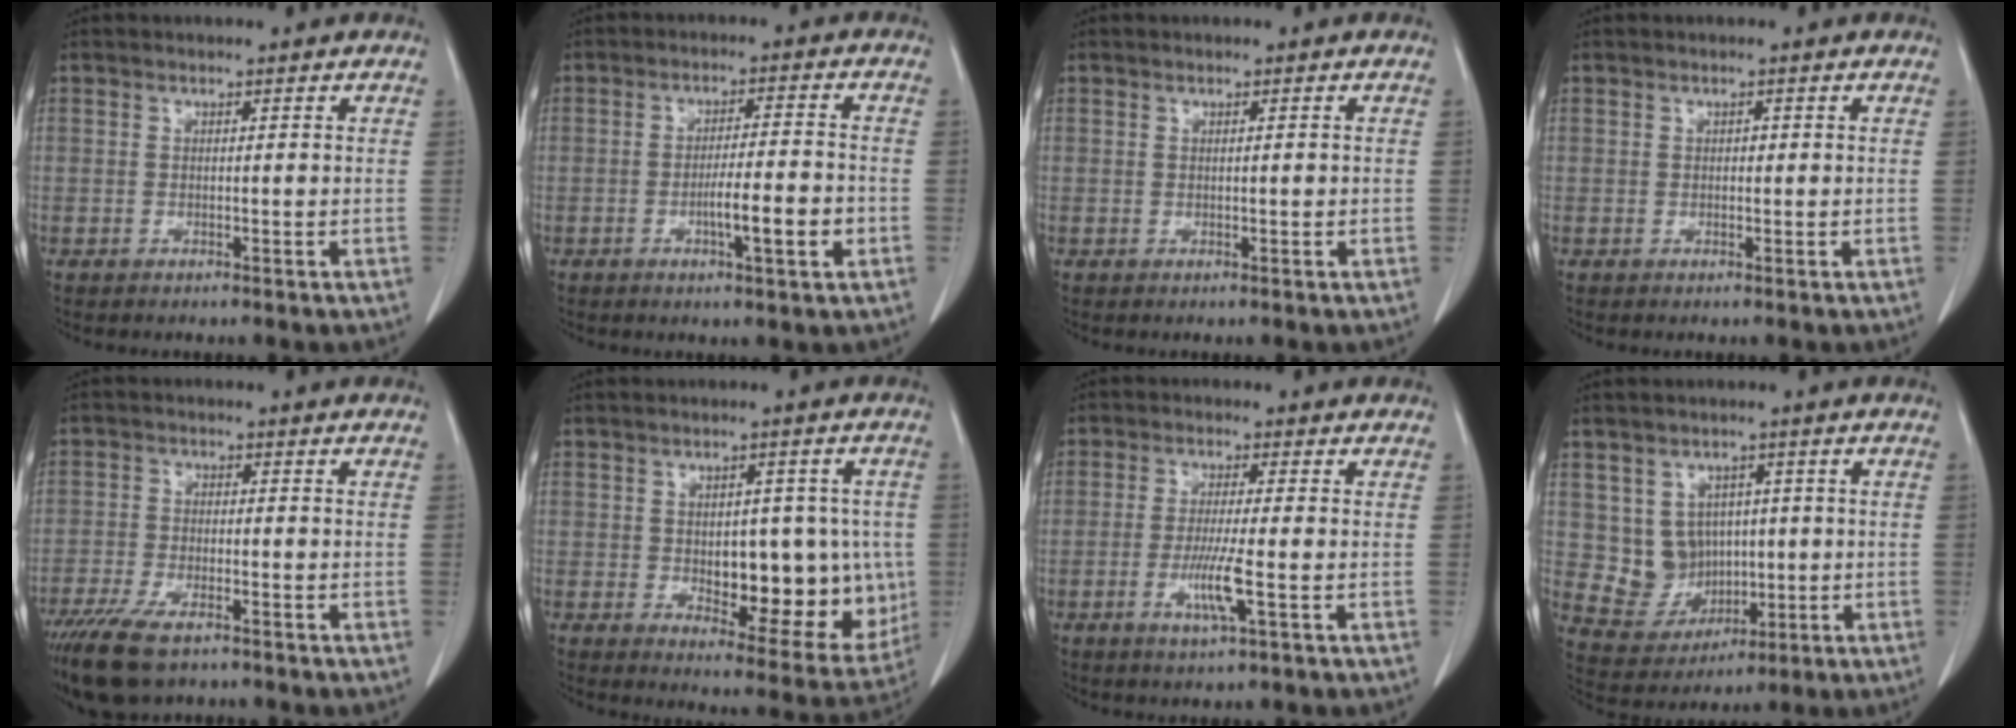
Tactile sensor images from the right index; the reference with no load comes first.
{"total": 6.8, "force": [-2.3, 0.6, 6.4], "torque": [-0.101, -0.001, -0.036]}
{"total": 0.6, "force": [0.0, 0.2, 0.6], "torque": [-0.009, 0.000, 0.000]}
{"total": 0.8, "force": [0.0, 0.5, 0.7], "torque": [-0.007, 0.001, -0.002]}
{"total": 9.1, "force": [-6.6, 2.8, 5.5], "torque": [-0.104, -0.019, -0.120]}
{"total": 14.5, "force": [-1.4, 6.9, 12.6], "torque": [-0.157, 0.007, 0.003]}
{"total": 5.5, "force": [-1.9, -0.2, 5.2], "torque": [-0.101, -0.013, -0.036]}
{"total": 7.2, "force": [0.8, 6.6, 2.5], "torque": [-0.047, 0.017, 0.032]}